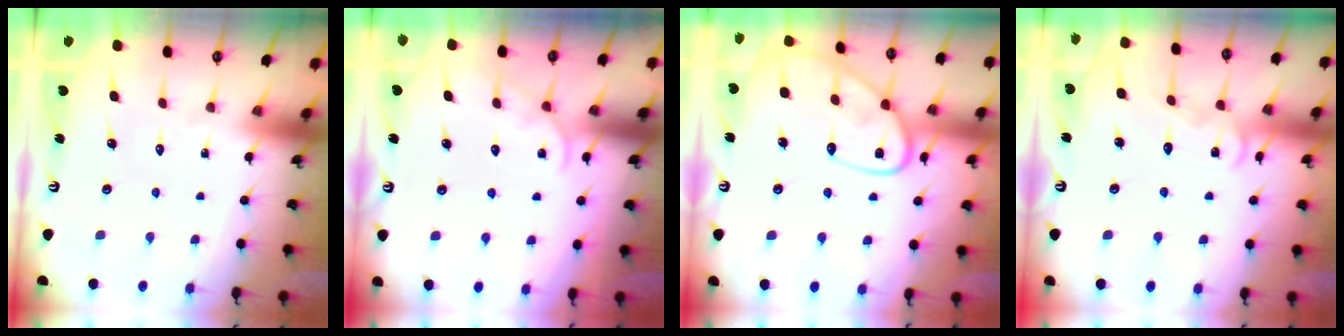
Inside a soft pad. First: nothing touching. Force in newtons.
{"total": 6.2, "press": 6.2, "slide": 0.4}
{"total": 14.9, "press": 14.9, "slide": 1.3}
{"total": 10.0, "press": 9.9, "slide": 0.8}